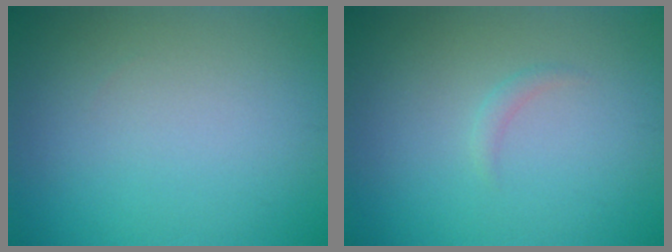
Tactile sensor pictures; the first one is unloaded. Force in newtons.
{"total": 0.8, "press": 0.8, "slide": 0.1}